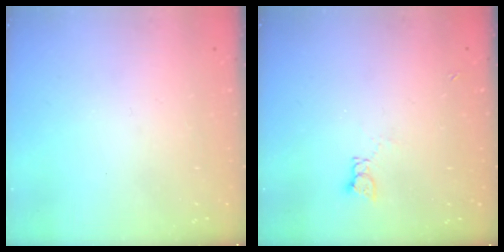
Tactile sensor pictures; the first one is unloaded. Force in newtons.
{"total": 2.0, "press": 2.0, "slide": 0.3}